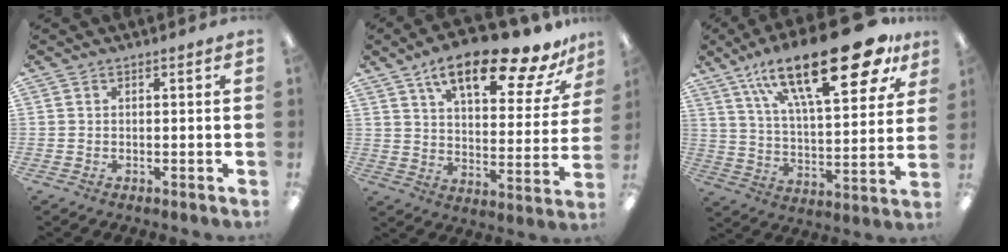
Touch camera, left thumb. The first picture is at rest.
{"total": 19.2, "force": [13.3, 5.8, 12.6], "torque": [-0.193, -0.079, 0.215]}
{"total": 29.0, "force": [17.1, 10.2, 21.2], "torque": [-0.328, -0.091, 0.276]}